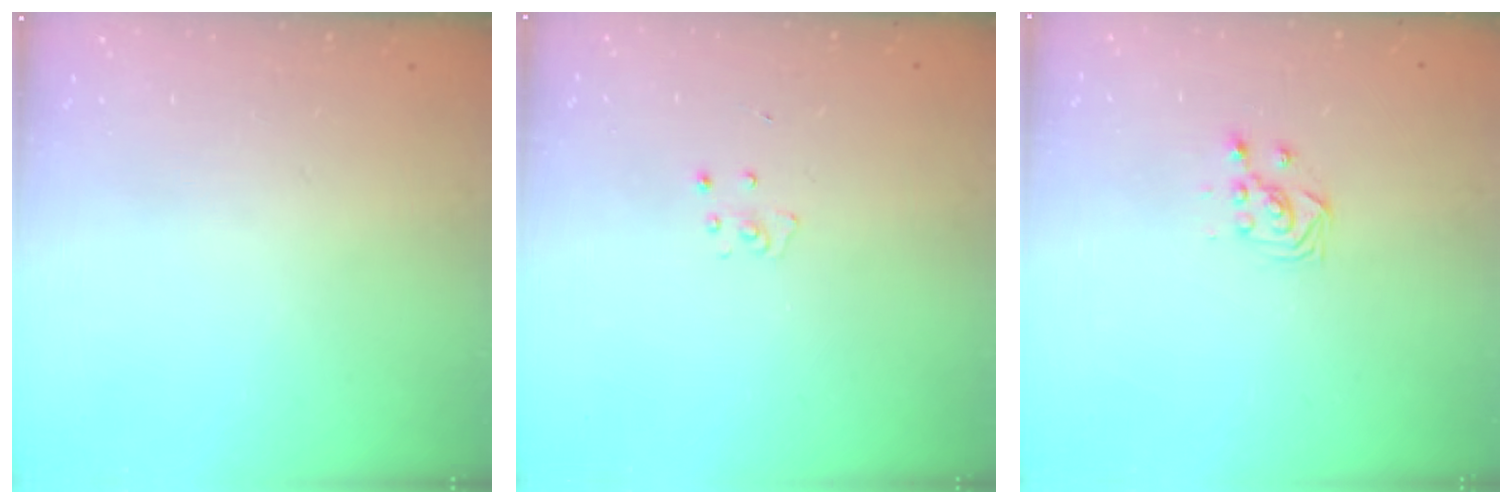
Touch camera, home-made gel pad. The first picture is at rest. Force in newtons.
{"total": 2.7, "press": 2.7, "slide": 0.3}
{"total": 2.7, "press": 2.7, "slide": 0.3}